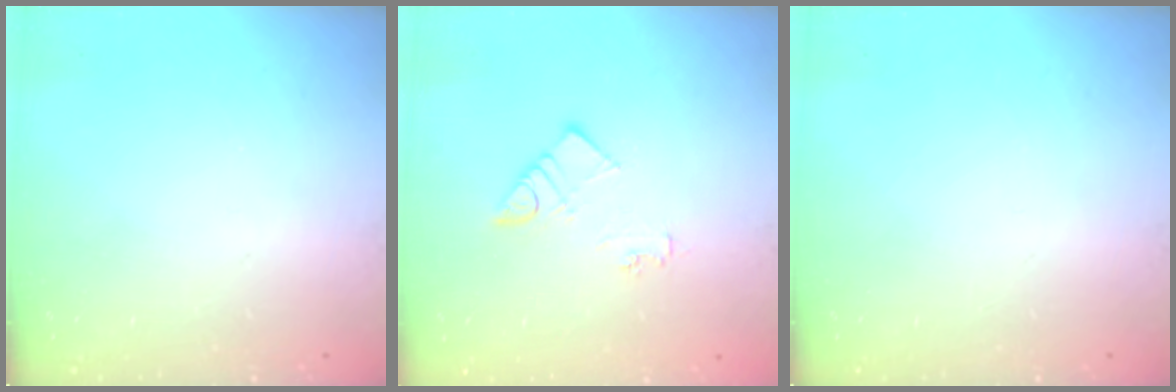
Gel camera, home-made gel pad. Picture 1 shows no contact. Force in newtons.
{"total": 6.0, "press": 6.0, "slide": 0.4}
{"total": 0.0}